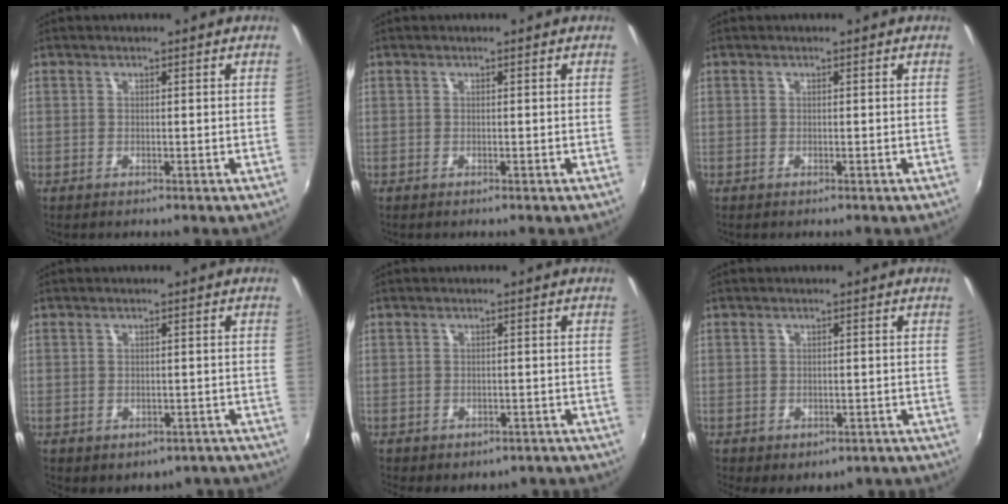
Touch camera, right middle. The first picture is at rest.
{"total": 0.0}
{"total": 0.0}
{"total": 6.7, "force": [-4.6, 4.5, 1.9], "torque": [-0.026, 0.015, -0.034]}
{"total": 5.8, "force": [-4.2, 3.8, 1.6], "torque": [-0.026, 0.011, -0.035]}
{"total": 5.4, "force": [-3.3, 3.8, 2.0], "torque": [-0.034, 0.001, -0.025]}